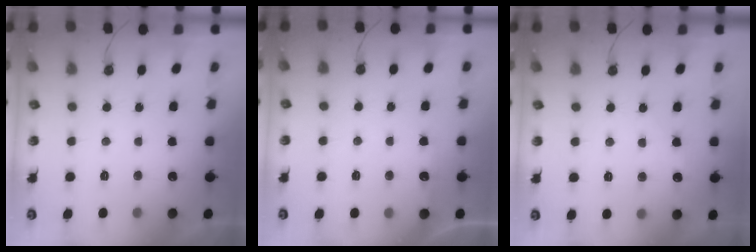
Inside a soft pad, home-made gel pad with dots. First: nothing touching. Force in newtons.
{"total": 3.2, "press": 3.2, "slide": 0.4}
{"total": 3.5, "press": 3.5, "slide": 0.5}